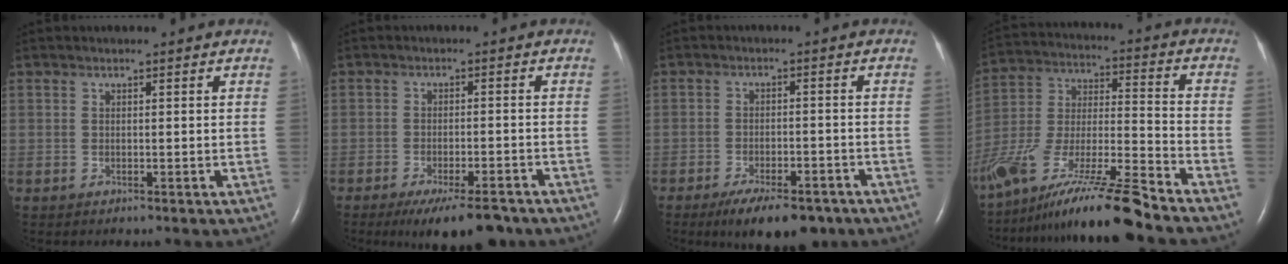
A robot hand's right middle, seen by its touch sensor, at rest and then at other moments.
{"total": 9.6, "force": [-7.6, 2.1, 5.5], "torque": [-0.078, -0.012, -0.113]}
{"total": 9.9, "force": [-7.3, 3.4, 5.7], "torque": [-0.083, -0.005, -0.110]}
{"total": 19.3, "force": [-15.4, 0.5, 11.7], "torque": [-0.252, -0.026, -0.284]}